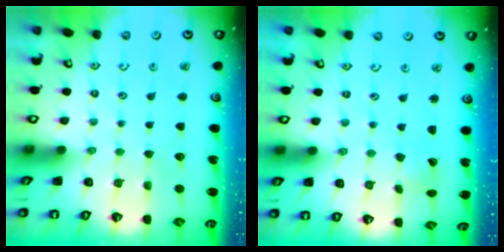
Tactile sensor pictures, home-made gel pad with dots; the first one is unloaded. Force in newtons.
{"total": 2.4, "press": 2.4, "slide": 0.2}